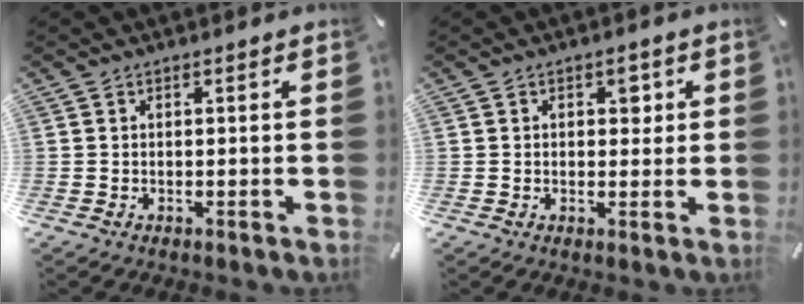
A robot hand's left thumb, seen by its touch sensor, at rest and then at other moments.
{"total": 3.1, "force": [0.9, 2.1, 2.1], "torque": [-0.013, -0.004, 0.005]}